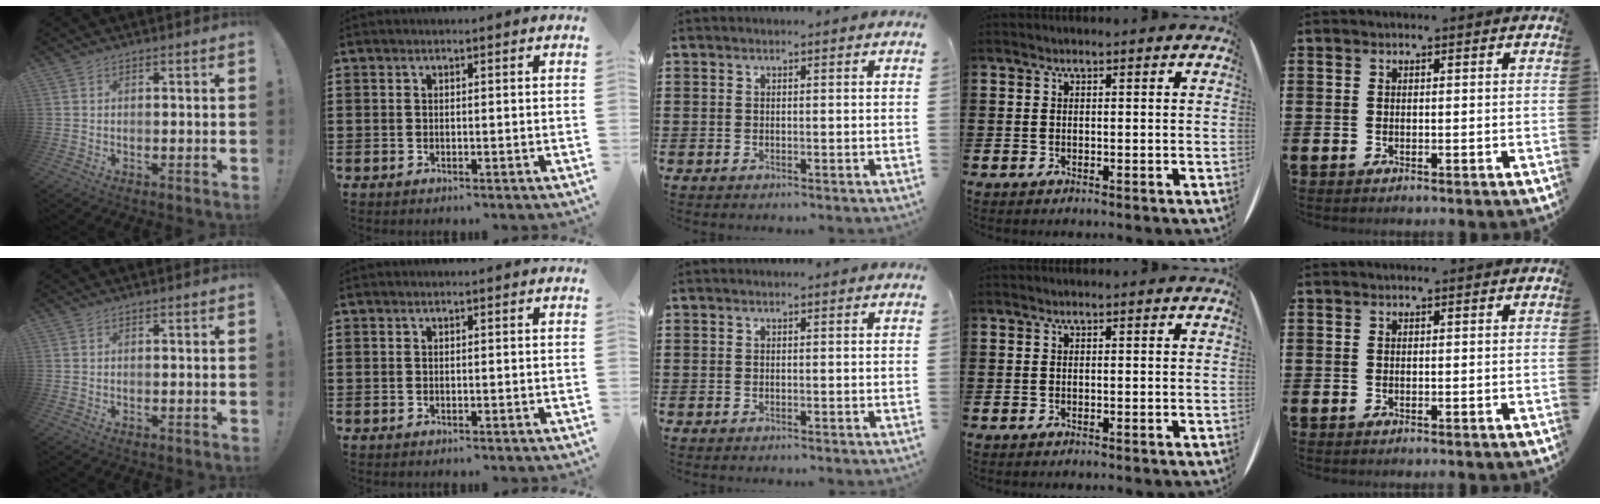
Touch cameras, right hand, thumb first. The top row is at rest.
{}